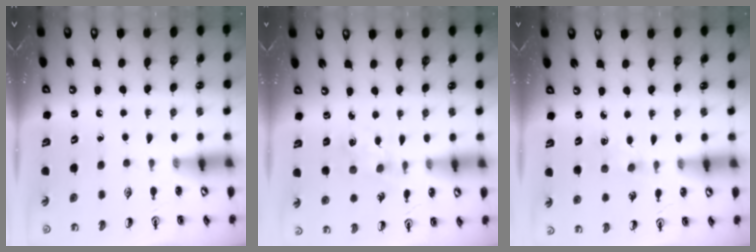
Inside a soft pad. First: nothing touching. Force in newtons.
{"total": 0.9, "press": 0.8, "slide": 0.2}
{"total": 3.1, "press": 3.0, "slide": 0.3}